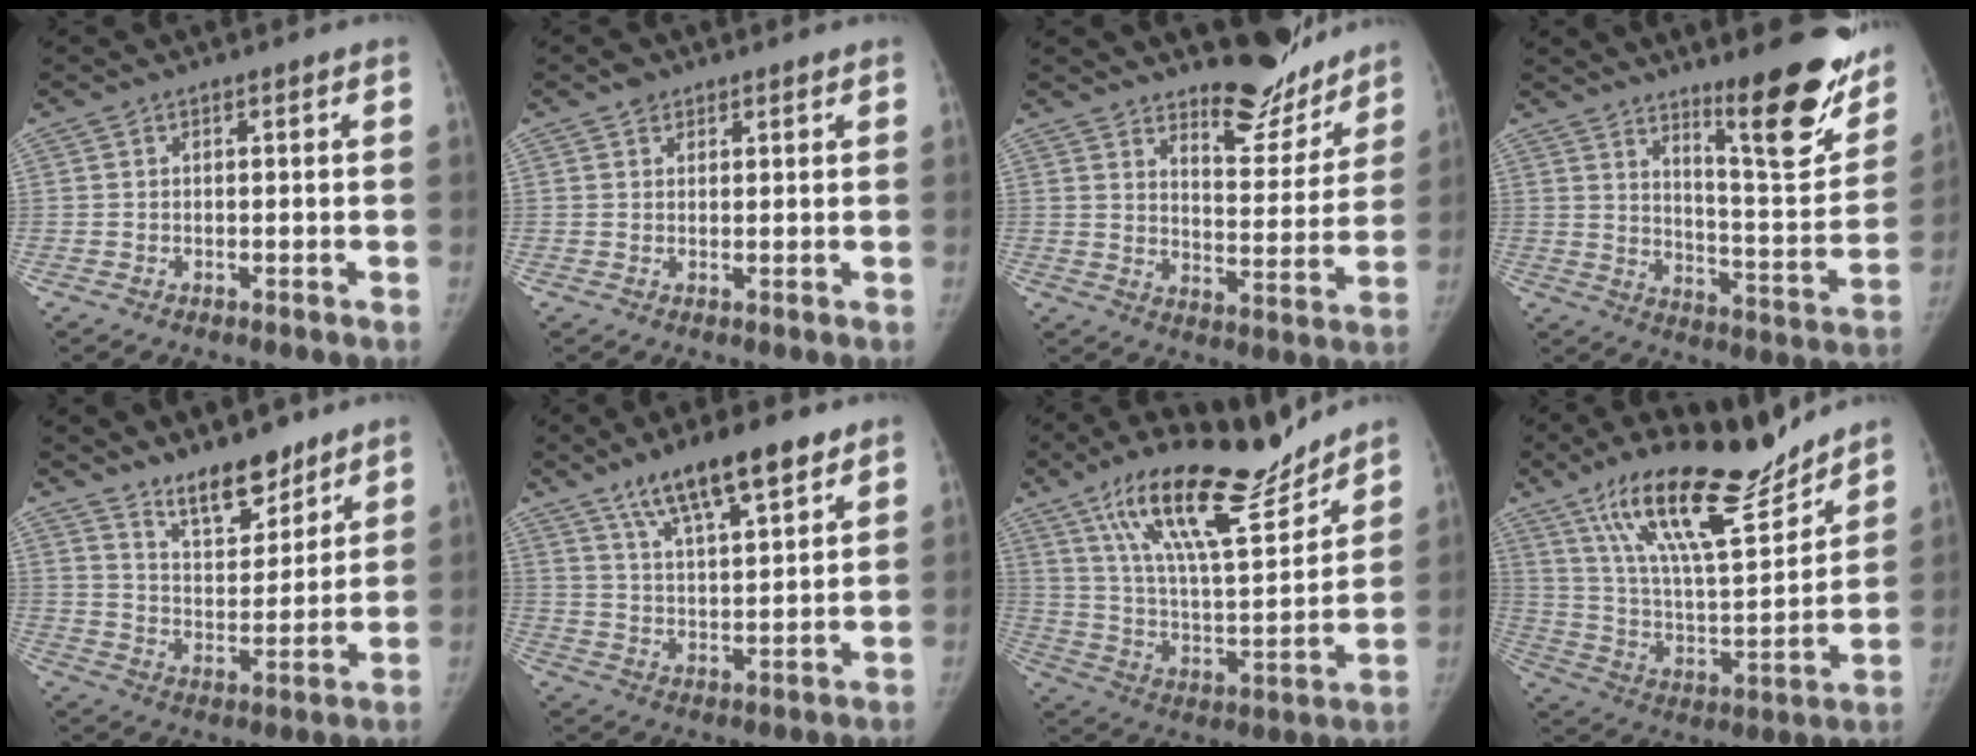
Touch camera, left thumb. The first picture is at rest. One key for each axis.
{"total": 2.3, "fx": 1.6, "fy": 1.5, "fz": 0.6, "tx": 0.006, "ty": -0.007, "tz": 0.021}
{"total": 12.8, "fx": 11.1, "fy": 4.4, "fz": 4.7, "tx": -0.023, "ty": -0.097, "tz": 0.161}
{"total": 20.2, "fx": 12.9, "fy": 4.3, "fz": 15.0, "tx": -0.160, "ty": -0.094, "tz": 0.194}
{"total": 11.2, "fx": 8.9, "fy": 4.3, "fz": 5.2, "tx": -0.055, "ty": -0.072, "tz": 0.158}
{"total": 14.3, "fx": 9.5, "fy": 4.1, "fz": 9.8, "tx": -0.140, "ty": -0.039, "tz": 0.164}
{"total": 21.2, "fx": 15.7, "fy": 5.5, "fz": 13.2, "tx": -0.186, "ty": -0.079, "tz": 0.272}
{"total": 22.5, "fx": 16.6, "fy": 5.9, "fz": 13.9, "tx": -0.201, "ty": -0.081, "tz": 0.291}